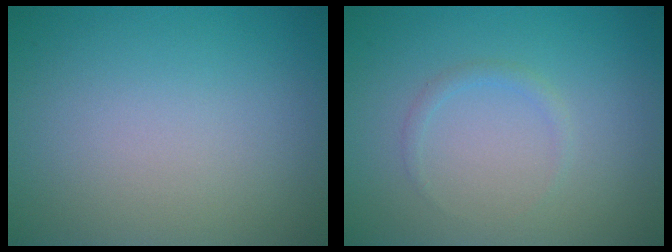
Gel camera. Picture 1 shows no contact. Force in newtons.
{"total": 0.9, "press": 0.9, "slide": 0.0}